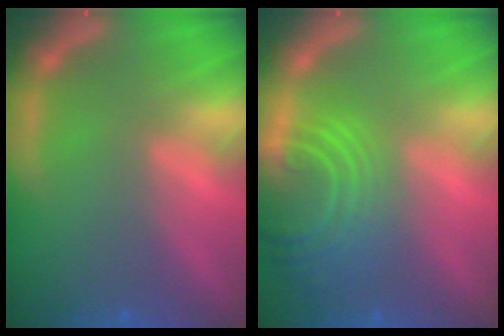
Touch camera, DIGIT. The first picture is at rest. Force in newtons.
{"total": 8.1}